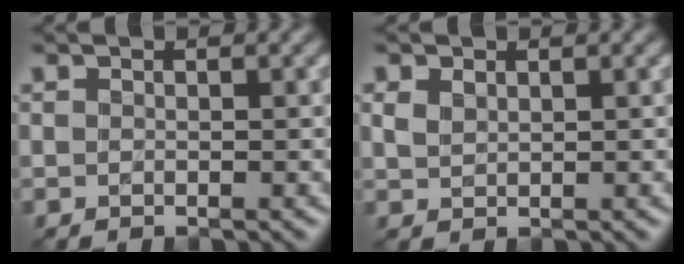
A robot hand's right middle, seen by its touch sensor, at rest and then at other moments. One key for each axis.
{"total": 1.3, "fx": 0.8, "fy": 0.8, "fz": 0.7, "tx": -0.018, "ty": 0.000, "tz": 0.019}